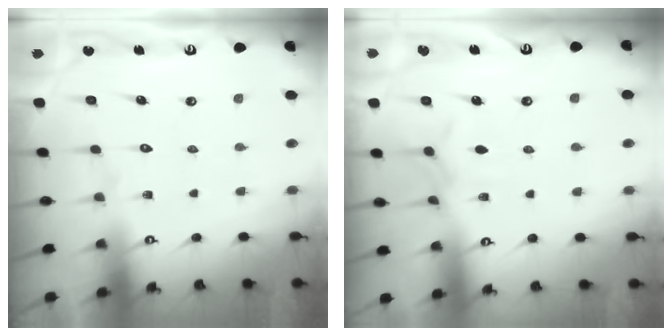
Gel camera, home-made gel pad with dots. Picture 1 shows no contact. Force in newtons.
{"total": 3.5, "press": 3.5, "slide": 0.7}